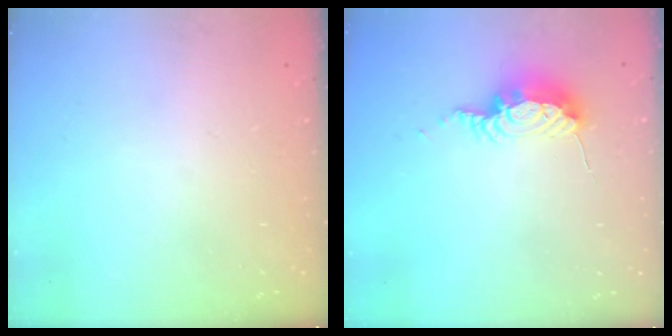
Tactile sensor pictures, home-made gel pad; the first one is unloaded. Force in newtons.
{"total": 8.0, "press": 7.9, "slide": 0.9}